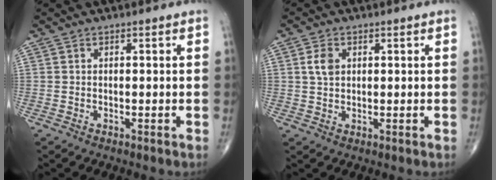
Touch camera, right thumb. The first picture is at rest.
{"total": 3.4, "force": [0.9, 2.3, 2.3], "torque": [-0.040, 0.000, 0.019]}